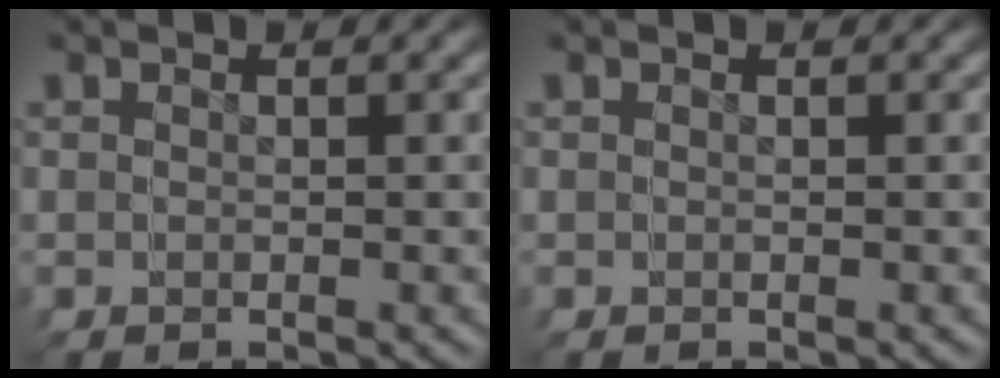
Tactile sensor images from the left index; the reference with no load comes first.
{"total": 0.0}